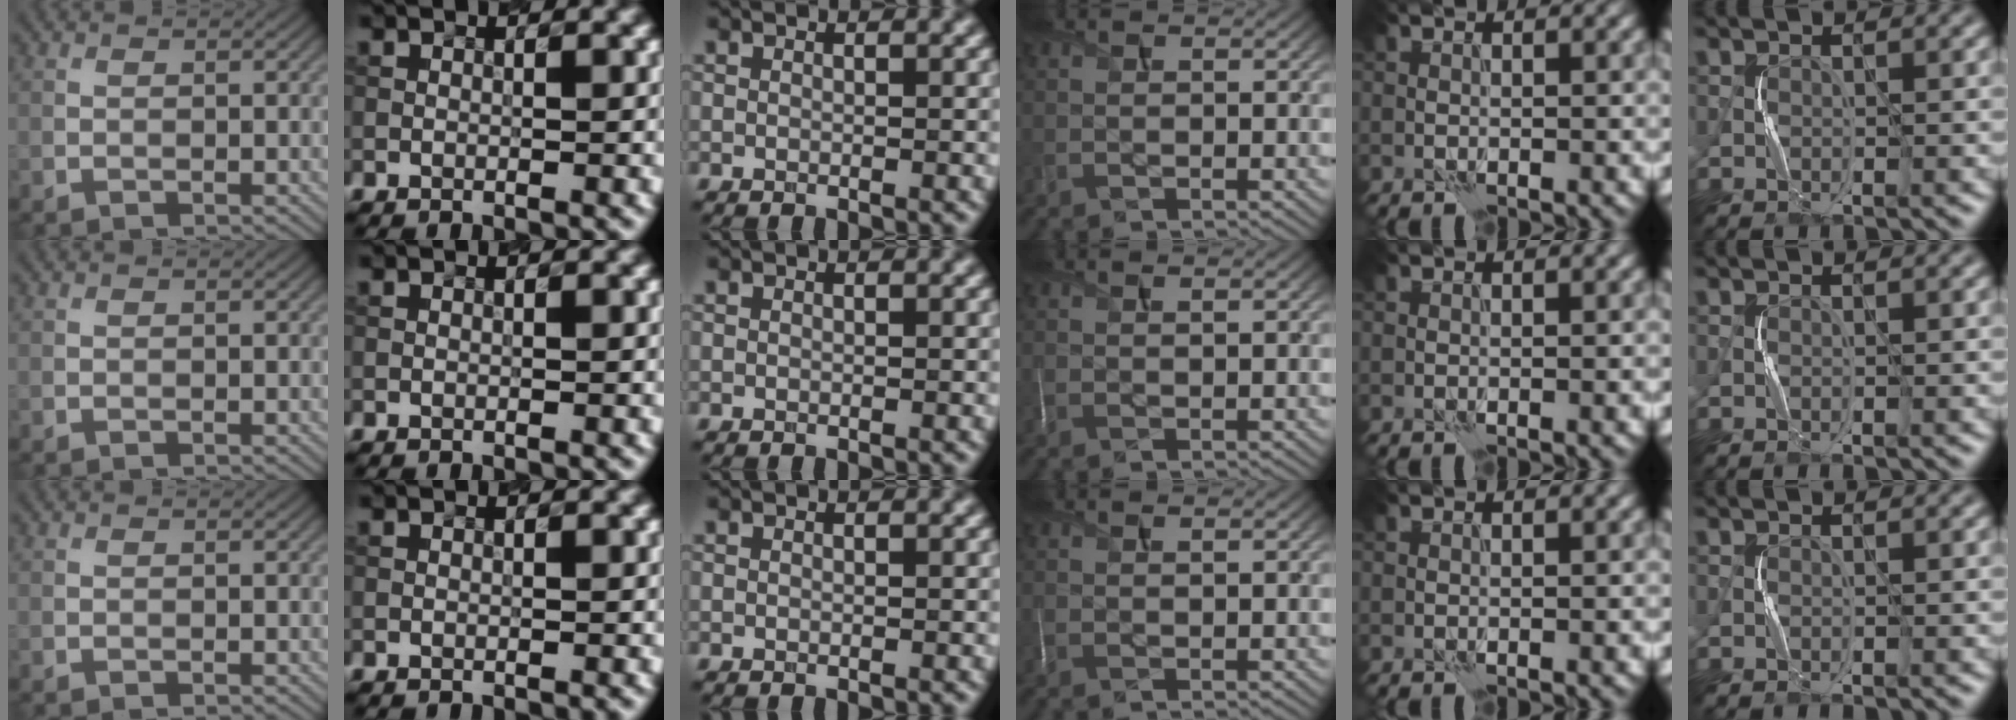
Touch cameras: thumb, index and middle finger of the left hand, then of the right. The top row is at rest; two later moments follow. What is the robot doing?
{"motion": "squeeze", "object": "paper clamp"}